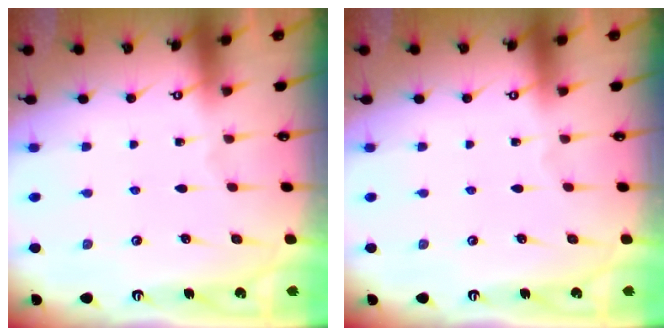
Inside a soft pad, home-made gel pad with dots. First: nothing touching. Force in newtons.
{"total": 0.0}